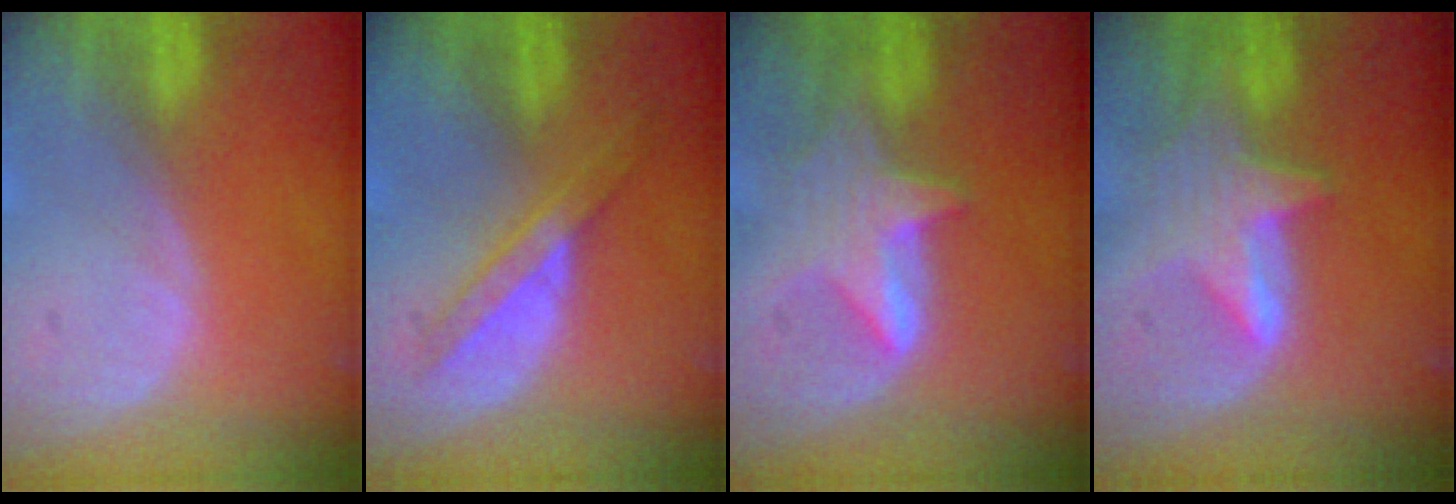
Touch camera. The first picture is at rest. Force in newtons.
{"total": 5.9, "press": 5.3, "slide": 2.6}
{"total": 6.0, "press": 6.0, "slide": 0.7}
{"total": 6.8, "press": 6.4, "slide": 2.1}